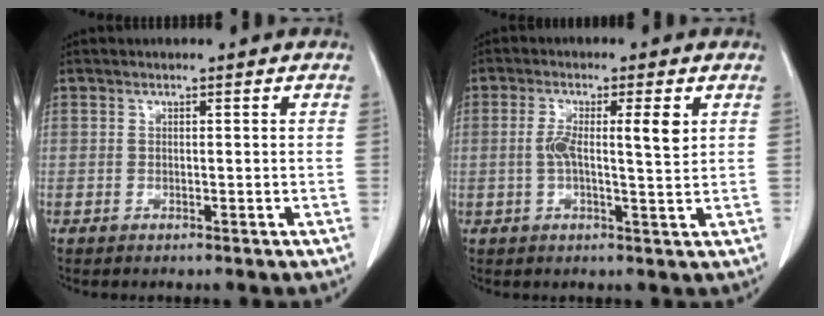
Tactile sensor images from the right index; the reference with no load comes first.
{"total": 6.0, "force": [1.1, 0.7, 5.8], "torque": [-0.106, 0.011, 0.019]}